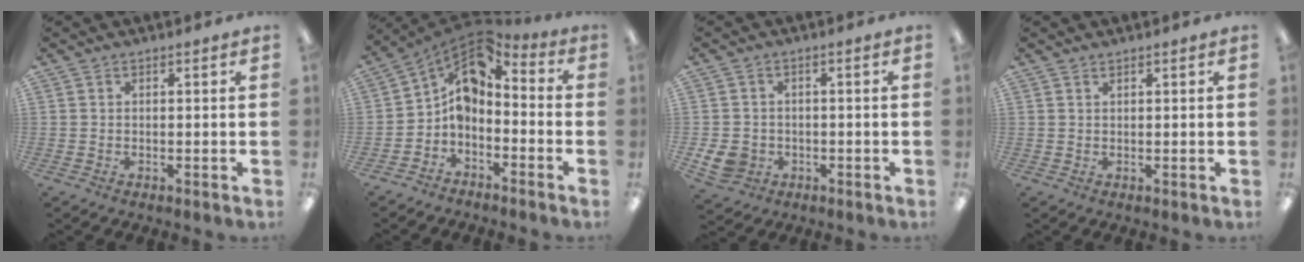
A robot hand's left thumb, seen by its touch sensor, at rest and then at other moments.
{"total": 8.0, "force": [0.4, 5.9, 5.4], "torque": [-0.086, -0.008, 0.010]}
{"total": 5.1, "force": [-1.5, 4.5, 1.8], "torque": [-0.058, 0.009, -0.029]}
{"total": 0.8, "force": [0.8, 0.1, -0.1], "torque": [0.001, 0.001, 0.014]}